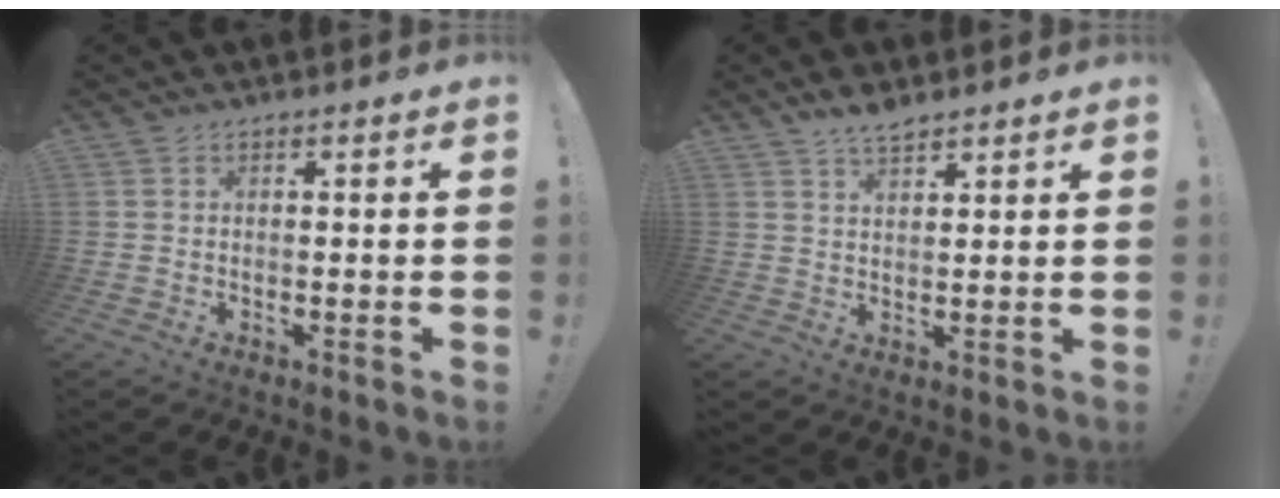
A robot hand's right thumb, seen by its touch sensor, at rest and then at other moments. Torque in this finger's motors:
{"motor_torque": [-0.01, 0.93, 0.22, 0.40, 0.00]}